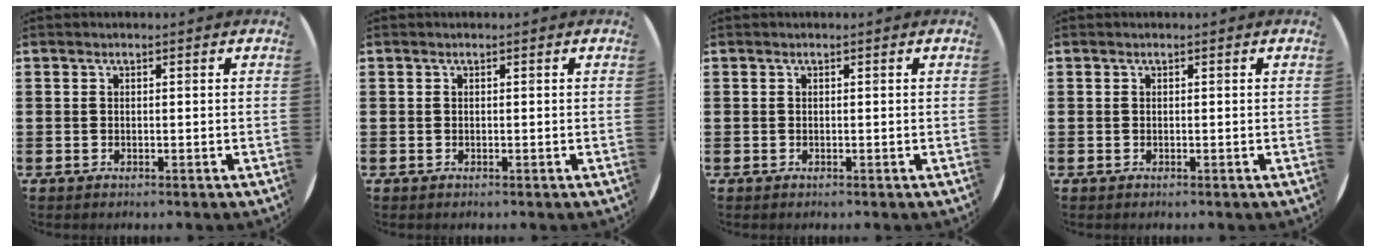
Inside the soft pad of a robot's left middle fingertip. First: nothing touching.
{"total": 0.0}
{"total": 0.0}
{"total": 0.0}